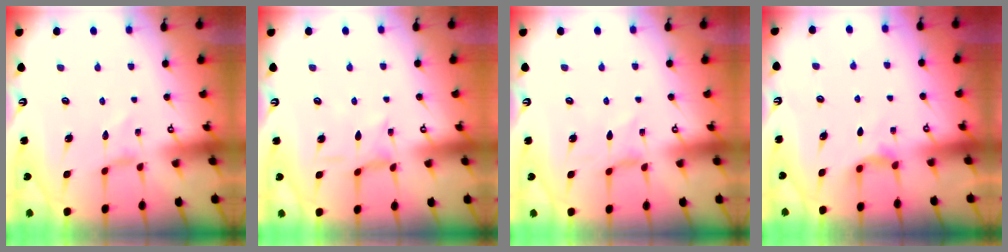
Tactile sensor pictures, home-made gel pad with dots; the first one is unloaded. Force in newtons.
{"total": 1.5, "press": 1.5, "slide": 0.3}
{"total": 0.0}
{"total": 4.5, "press": 4.4, "slide": 0.7}